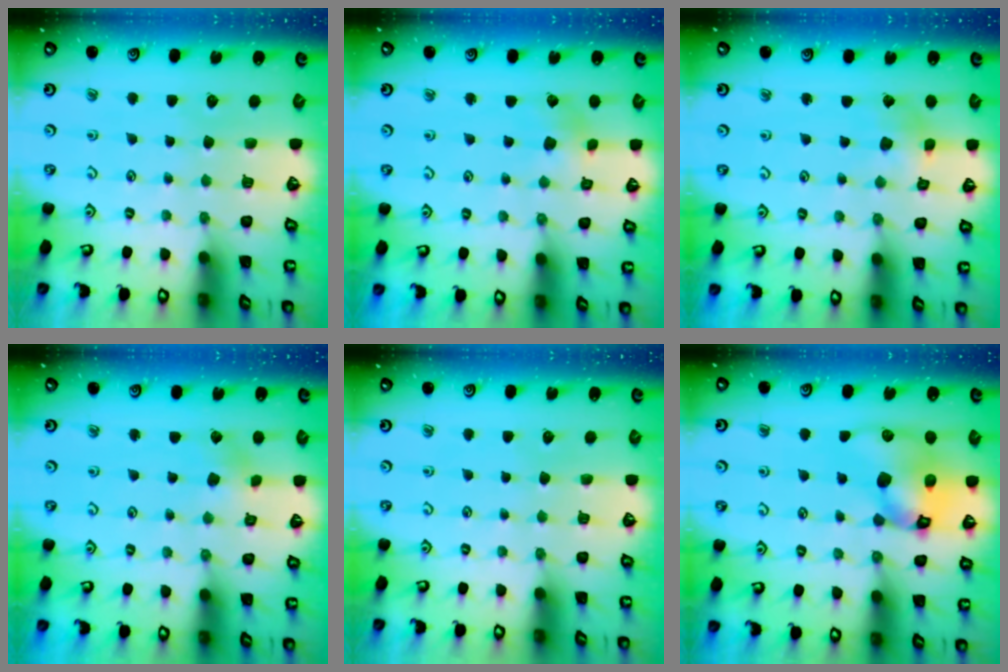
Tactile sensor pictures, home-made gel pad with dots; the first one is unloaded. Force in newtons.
{"total": 3.5, "press": 3.4, "slide": 0.6}
{"total": 2.5, "press": 2.5, "slide": 0.3}
{"total": 2.3, "press": 2.1, "slide": 0.7}
{"total": 0.0}
{"total": 14.6, "press": 14.5, "slide": 2.2}